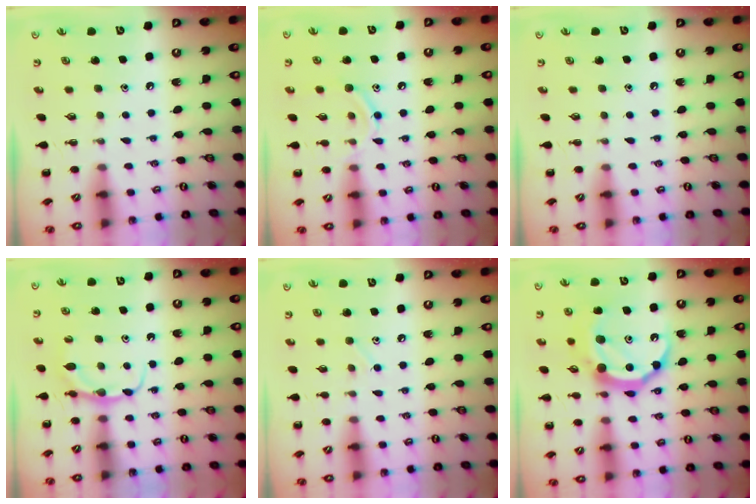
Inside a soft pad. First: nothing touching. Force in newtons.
{"total": 10.2, "press": 10.1, "slide": 1.7}
{"total": 0.0}
{"total": 5.9, "press": 5.9, "slide": 0.3}
{"total": 4.0, "press": 3.8, "slide": 1.3}
{"total": 14.0, "press": 14.0, "slide": 0.9}